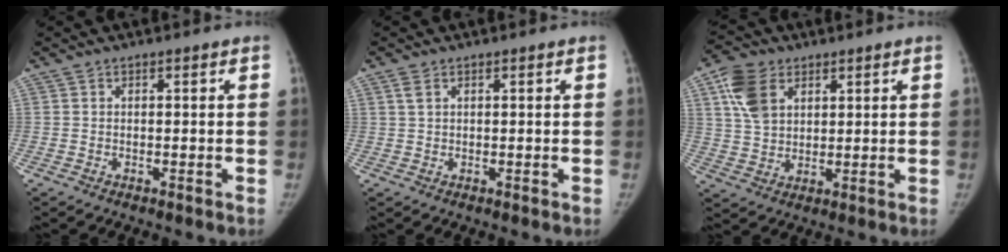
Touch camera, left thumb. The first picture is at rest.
{"total": 1.6, "force": [0.9, 0.9, 1.1], "torque": [-0.026, 0.004, 0.022]}
{"total": 9.5, "force": [4.2, 6.6, 5.5], "torque": [-0.092, -0.008, 0.082]}